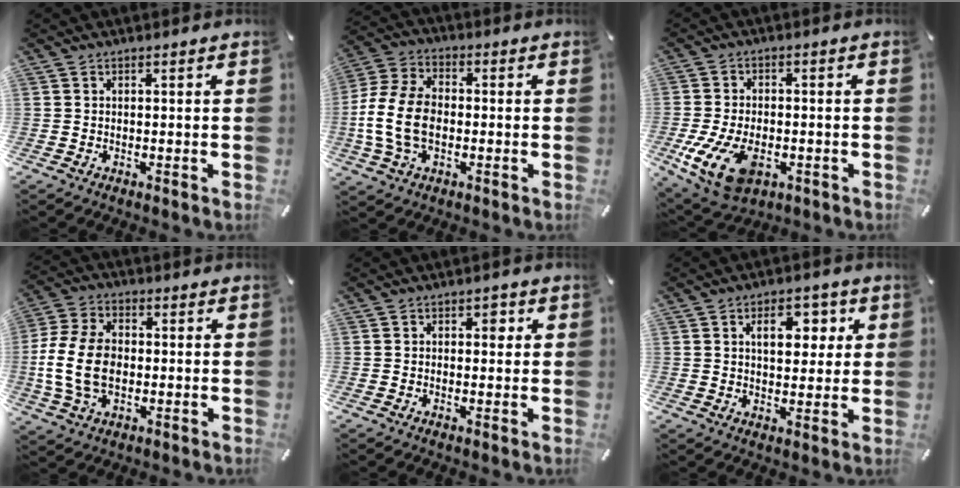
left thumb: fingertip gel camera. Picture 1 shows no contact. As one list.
[{"total": 12.7, "force": [-2.3, 8.6, 9.0], "torque": [-0.206, 0.004, -0.041]}, {"total": 12.5, "force": [-4.0, 7.9, 8.8], "torque": [-0.191, -0.002, -0.071]}, {"total": 12.9, "force": [-1.7, 8.9, 9.2], "torque": [-0.206, 0.009, -0.027]}, {"total": 2.2, "force": [0.4, 1.6, 1.5], "torque": [-0.006, -0.001, -0.001]}, {"total": 8.5, "force": [3.2, 5.4, 5.7], "torque": [-0.066, -0.009, 0.043]}]